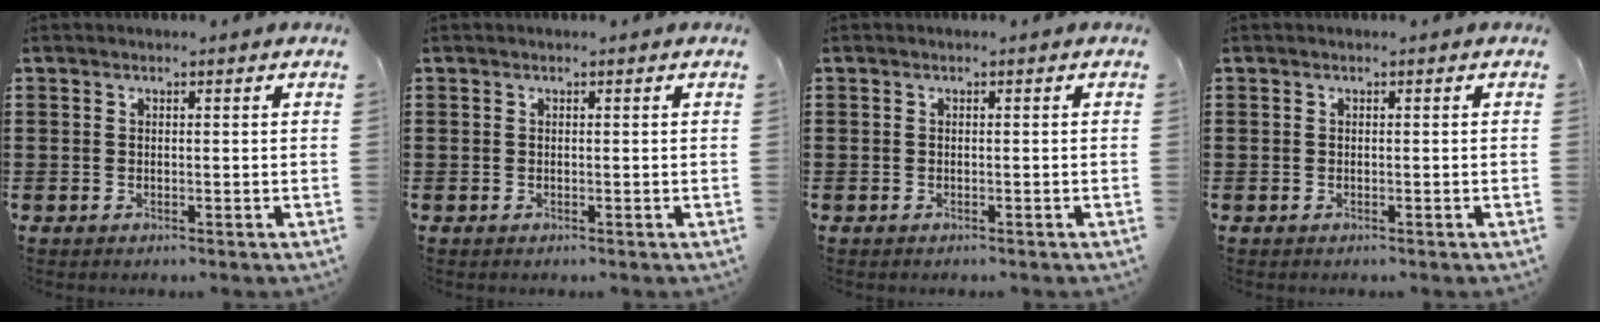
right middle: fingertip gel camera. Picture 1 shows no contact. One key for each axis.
{"total": 0.0}
{"total": 0.0}
{"total": 0.0}